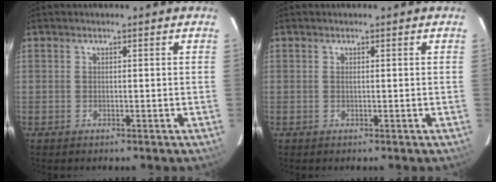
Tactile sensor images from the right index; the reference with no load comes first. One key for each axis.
{"total": 0.0}